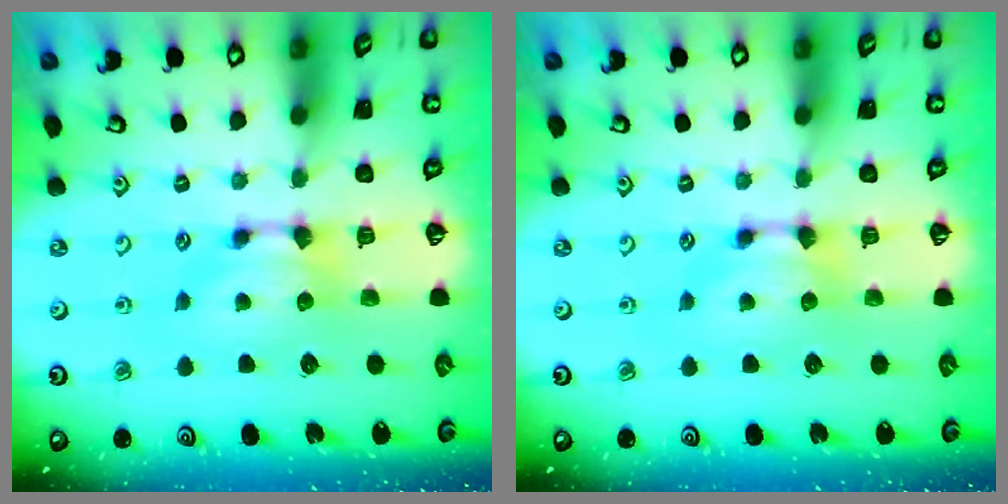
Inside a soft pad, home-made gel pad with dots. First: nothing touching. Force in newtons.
{"total": 0.0}